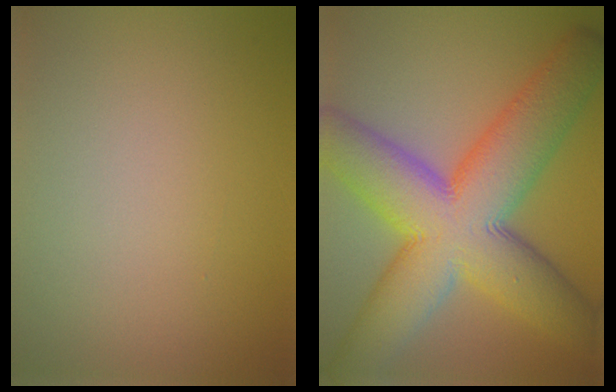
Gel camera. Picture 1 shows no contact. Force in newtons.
{"total": 15.5, "press": 15.5, "slide": 0.6}